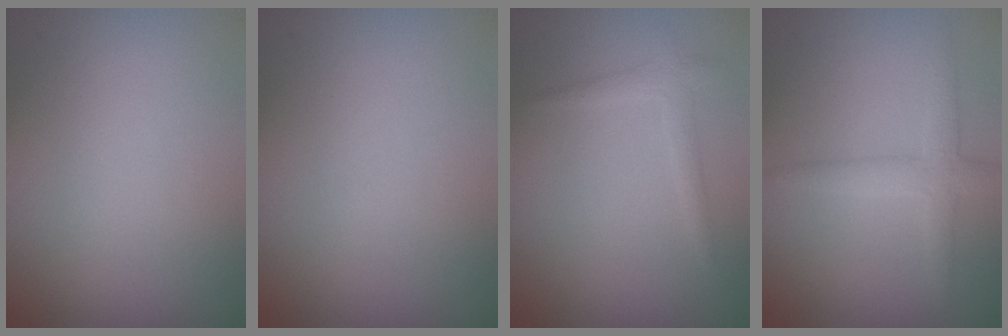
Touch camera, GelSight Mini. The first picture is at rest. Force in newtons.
{"total": 0.0}
{"total": 1.5, "press": 1.5, "slide": 0.0}
{"total": 2.6, "press": 2.6, "slide": 0.0}